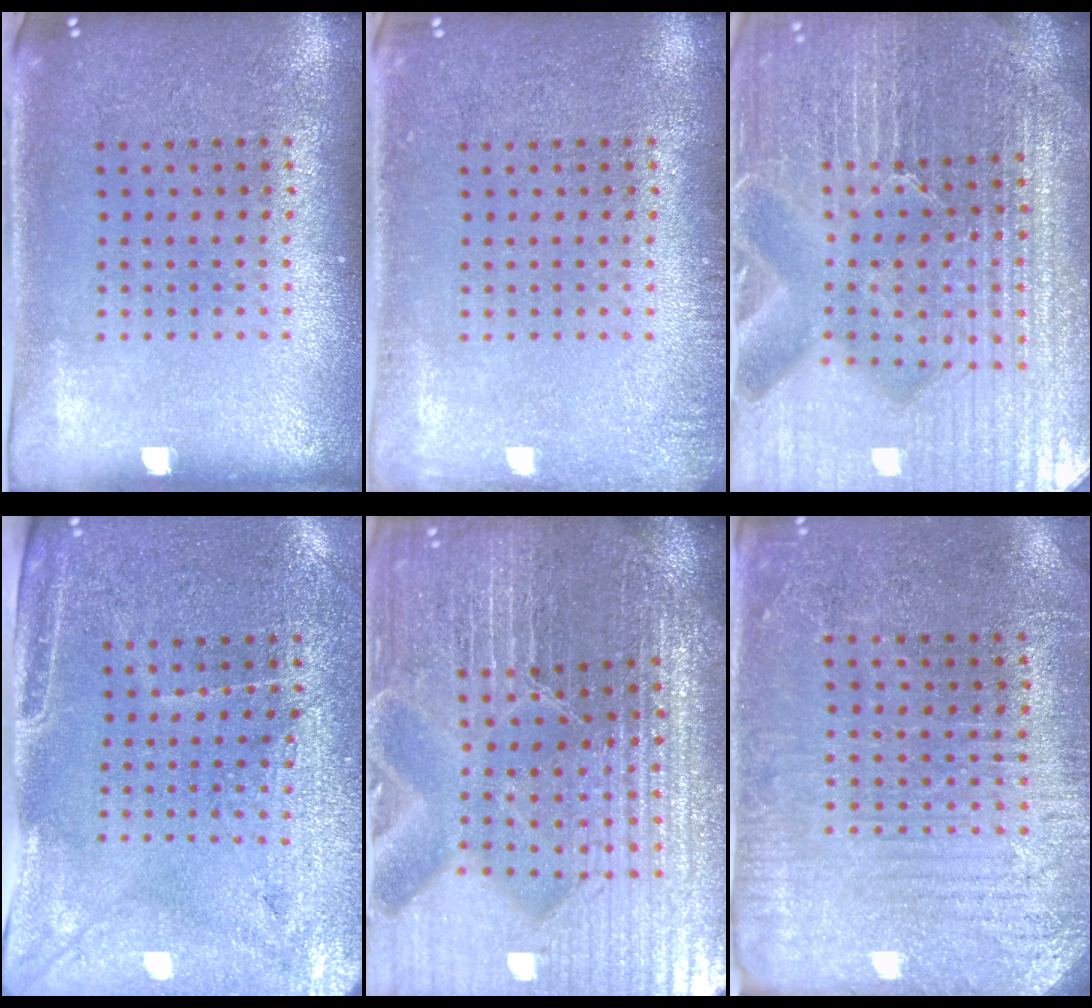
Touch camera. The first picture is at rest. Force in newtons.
{"total": 1.2, "press": 1.1, "slide": 0.2}
{"total": 6.5, "press": 5.8, "slide": 3.1}
{"total": 3.0, "press": 2.8, "slide": 1.3}
{"total": 5.7, "press": 5.3, "slide": 2.2}
{"total": 2.9, "press": 2.8, "slide": 0.6}